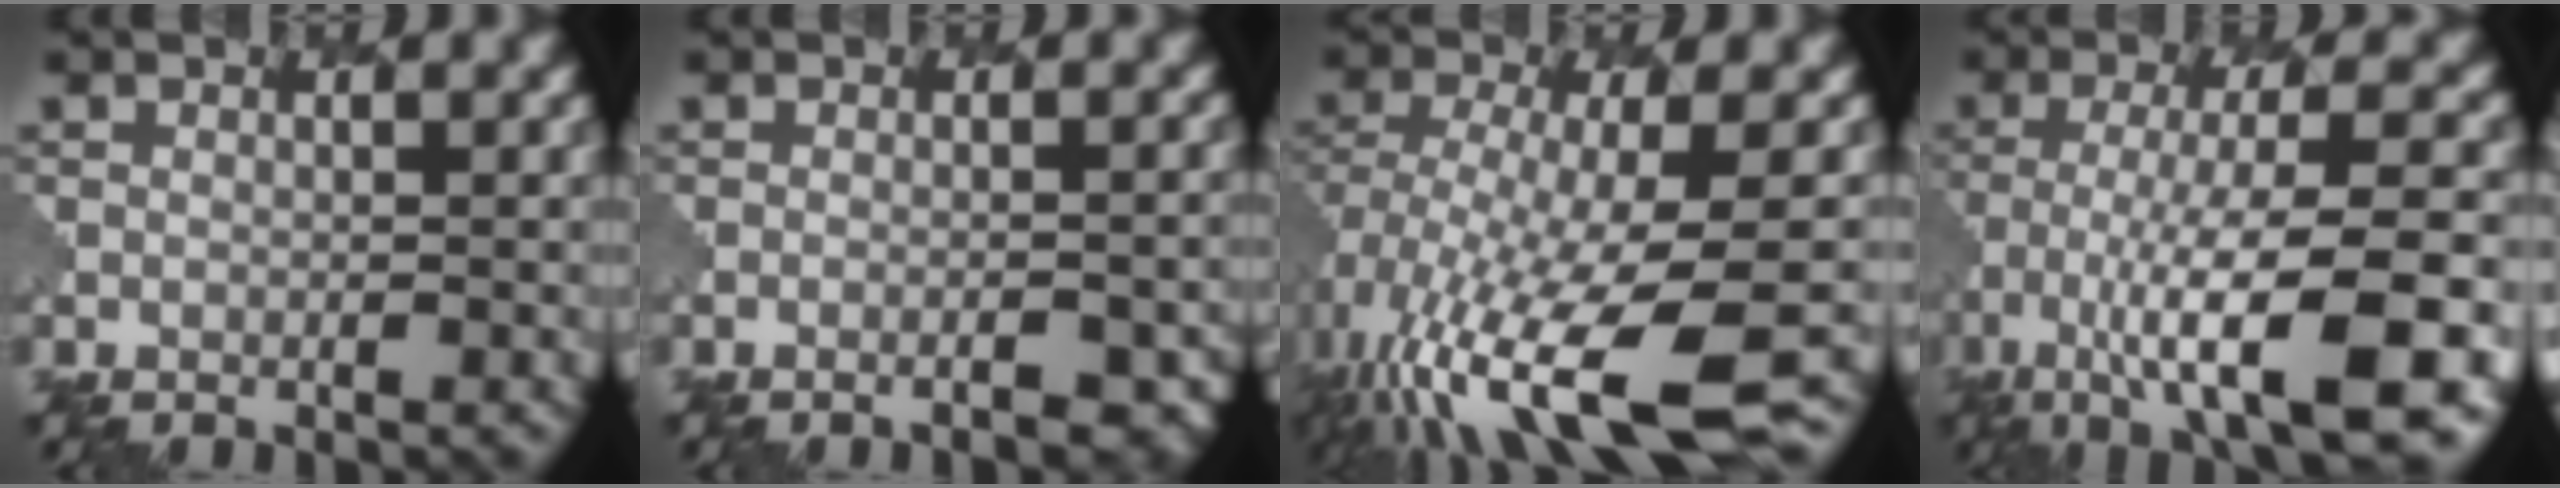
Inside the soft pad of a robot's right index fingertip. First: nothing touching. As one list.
[{"total": 3.8, "force": [-2.6, 1.2, 2.5], "torque": [-0.017, 0.010, -0.024]}, {"total": 11.6, "force": [-5.2, 3.6, 9.7], "torque": [-0.192, -0.026, -0.080]}, {"total": 11.2, "force": [-5.6, 2.5, 9.4], "torque": [-0.156, 0.000, -0.089]}]